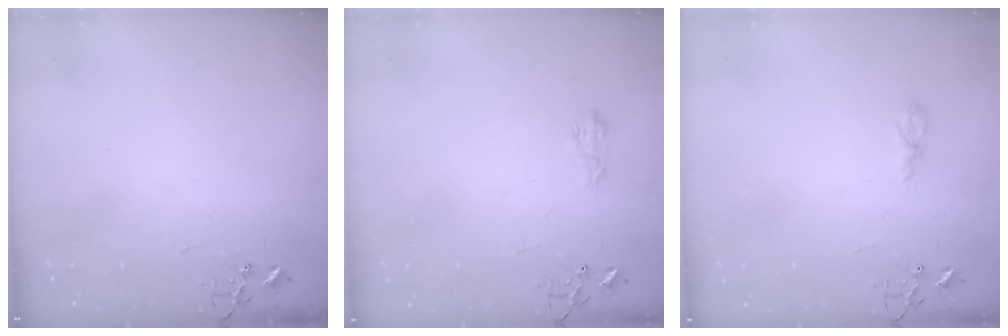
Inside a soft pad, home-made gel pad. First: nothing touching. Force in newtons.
{"total": 5.9, "press": 5.9, "slide": 0.8}
{"total": 4.4, "press": 4.4, "slide": 0.6}